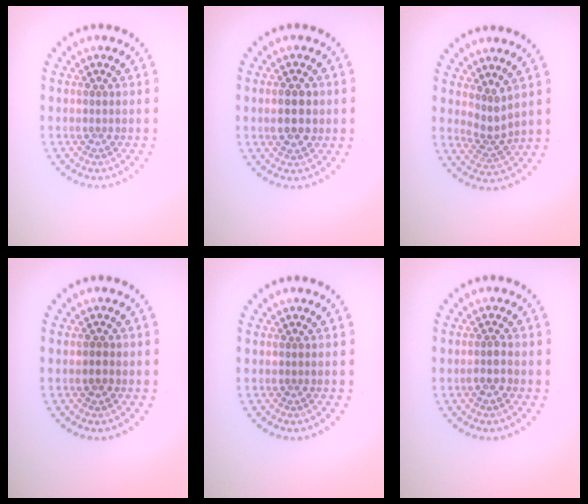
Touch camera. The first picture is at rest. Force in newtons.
{"total": 2.9, "press": 2.9, "slide": 0.0}
{"total": 2.0, "press": 1.3, "slide": 1.5}
{"total": 1.2, "press": 1.1, "slide": 0.4}
{"total": 0.0}
{"total": 1.4, "press": 1.2, "slide": 0.7}